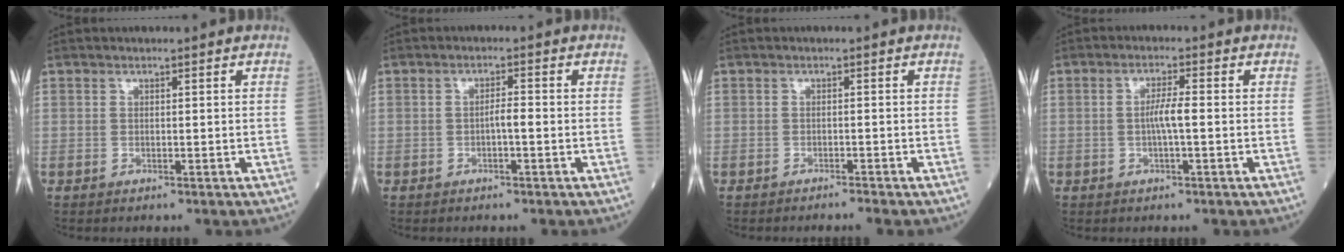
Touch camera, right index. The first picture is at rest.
{"total": 1.8, "force": [-0.5, 0.2, 1.7], "torque": [-0.025, 0.004, -0.011]}
{"total": 1.6, "force": [-1.5, -0.3, 0.4], "torque": [-0.006, 0.001, -0.022]}
{"total": 3.2, "force": [-0.4, 0.1, 3.2], "torque": [-0.059, 0.002, -0.007]}